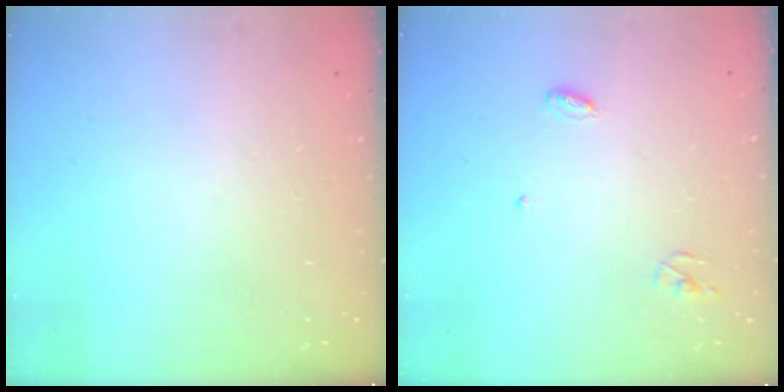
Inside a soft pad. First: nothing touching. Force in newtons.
{"total": 3.5, "press": 3.5, "slide": 0.2}